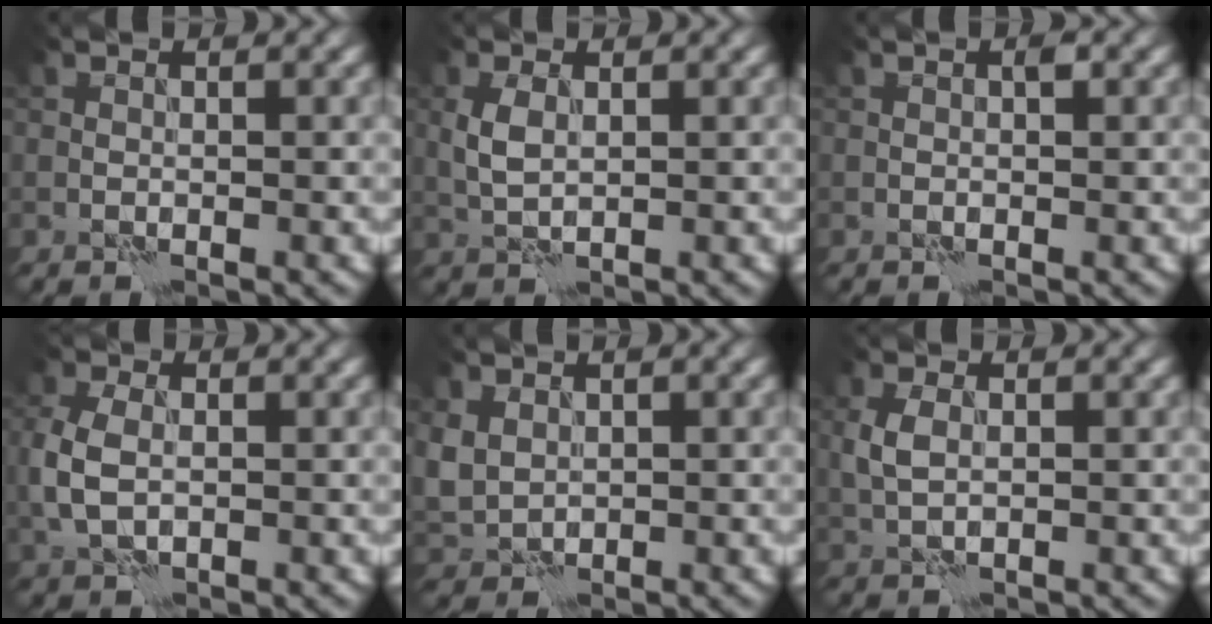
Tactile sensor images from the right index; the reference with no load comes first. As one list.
[{"total": 2.3, "force": [0.4, 1.3, 1.8], "torque": [-0.046, 0.003, 0.010]}, {"total": 0.7, "force": [0.2, 0.2, 0.7], "torque": [-0.009, 0.001, 0.002]}, {"total": 4.0, "force": [-0.3, 2.8, 2.9], "torque": [-0.078, 0.001, -0.009]}, {"total": 2.8, "force": [0.8, 2.4, 1.4], "torque": [-0.042, 0.000, 0.017]}, {"total": 2.3, "force": [0.2, 1.5, 1.7], "torque": [-0.045, 0.005, 0.004]}]